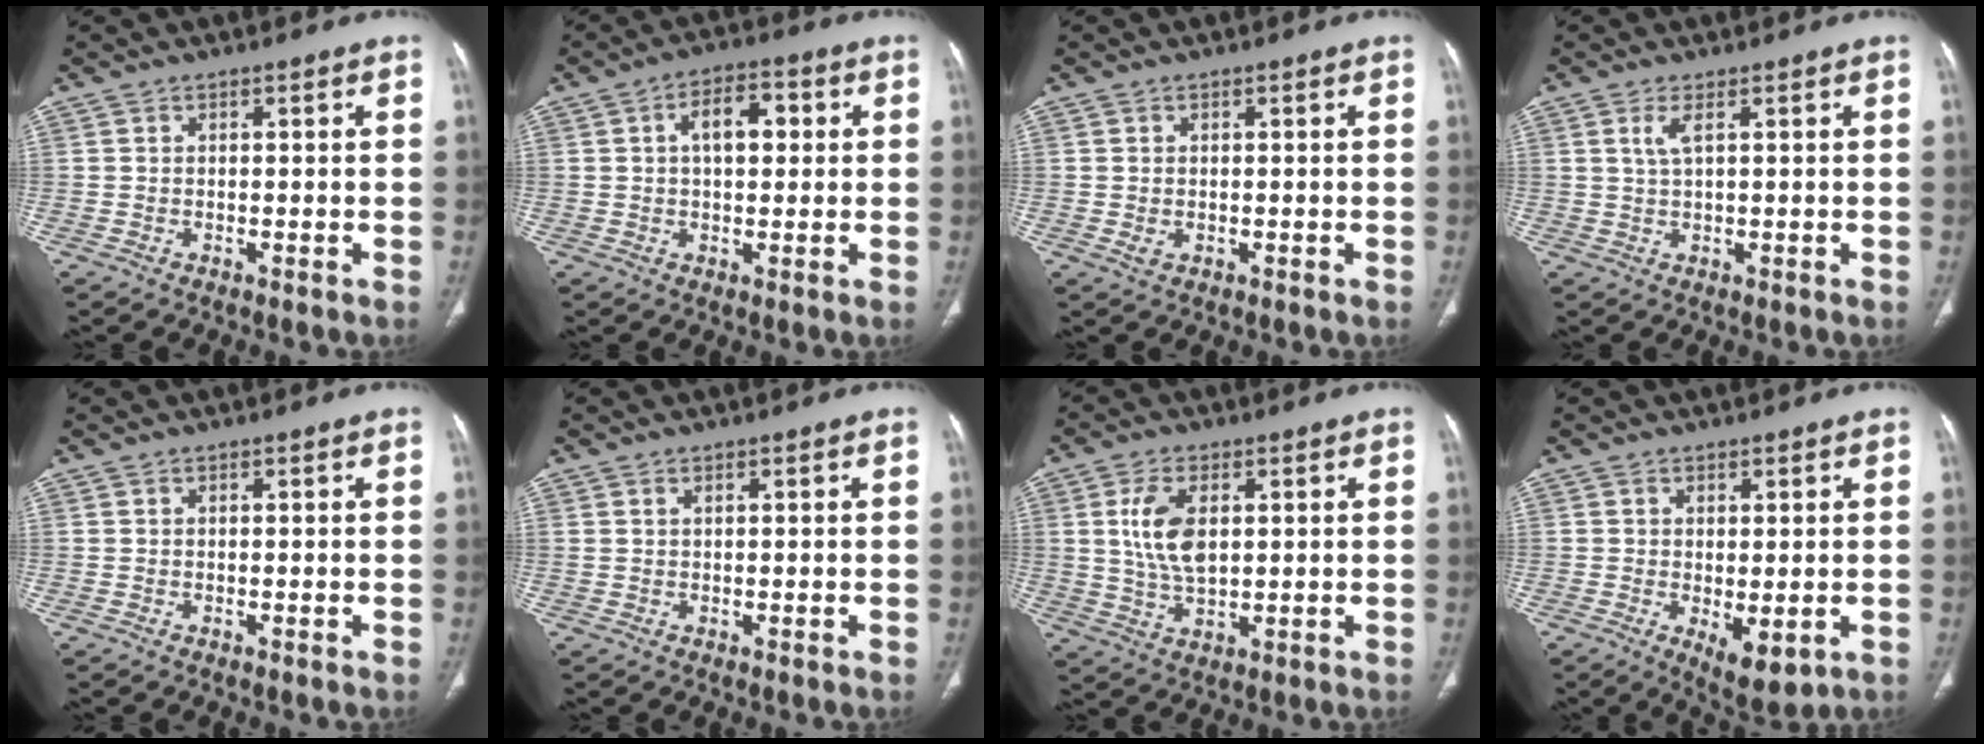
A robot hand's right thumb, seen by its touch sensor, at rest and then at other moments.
{"total": 7.5, "force": [1.5, 4.1, 6.1], "torque": [-0.085, 0.014, 0.021]}
{"total": 1.5, "force": [-0.2, 1.1, 1.1], "torque": [-0.024, 0.000, 0.001]}
{"total": 2.5, "force": [1.0, 0.6, 2.2], "torque": [-0.059, 0.001, 0.027]}
{"total": 0.0}
{"total": 0.6, "force": [0.4, 0.2, 0.4], "torque": [-0.009, 0.004, 0.009]}
{"total": 8.7, "force": [1.8, 4.7, 7.1], "torque": [-0.140, -0.008, 0.040]}
{"total": 6.5, "force": [-1.6, 2.8, 5.6], "torque": [-0.081, -0.018, -0.012]}